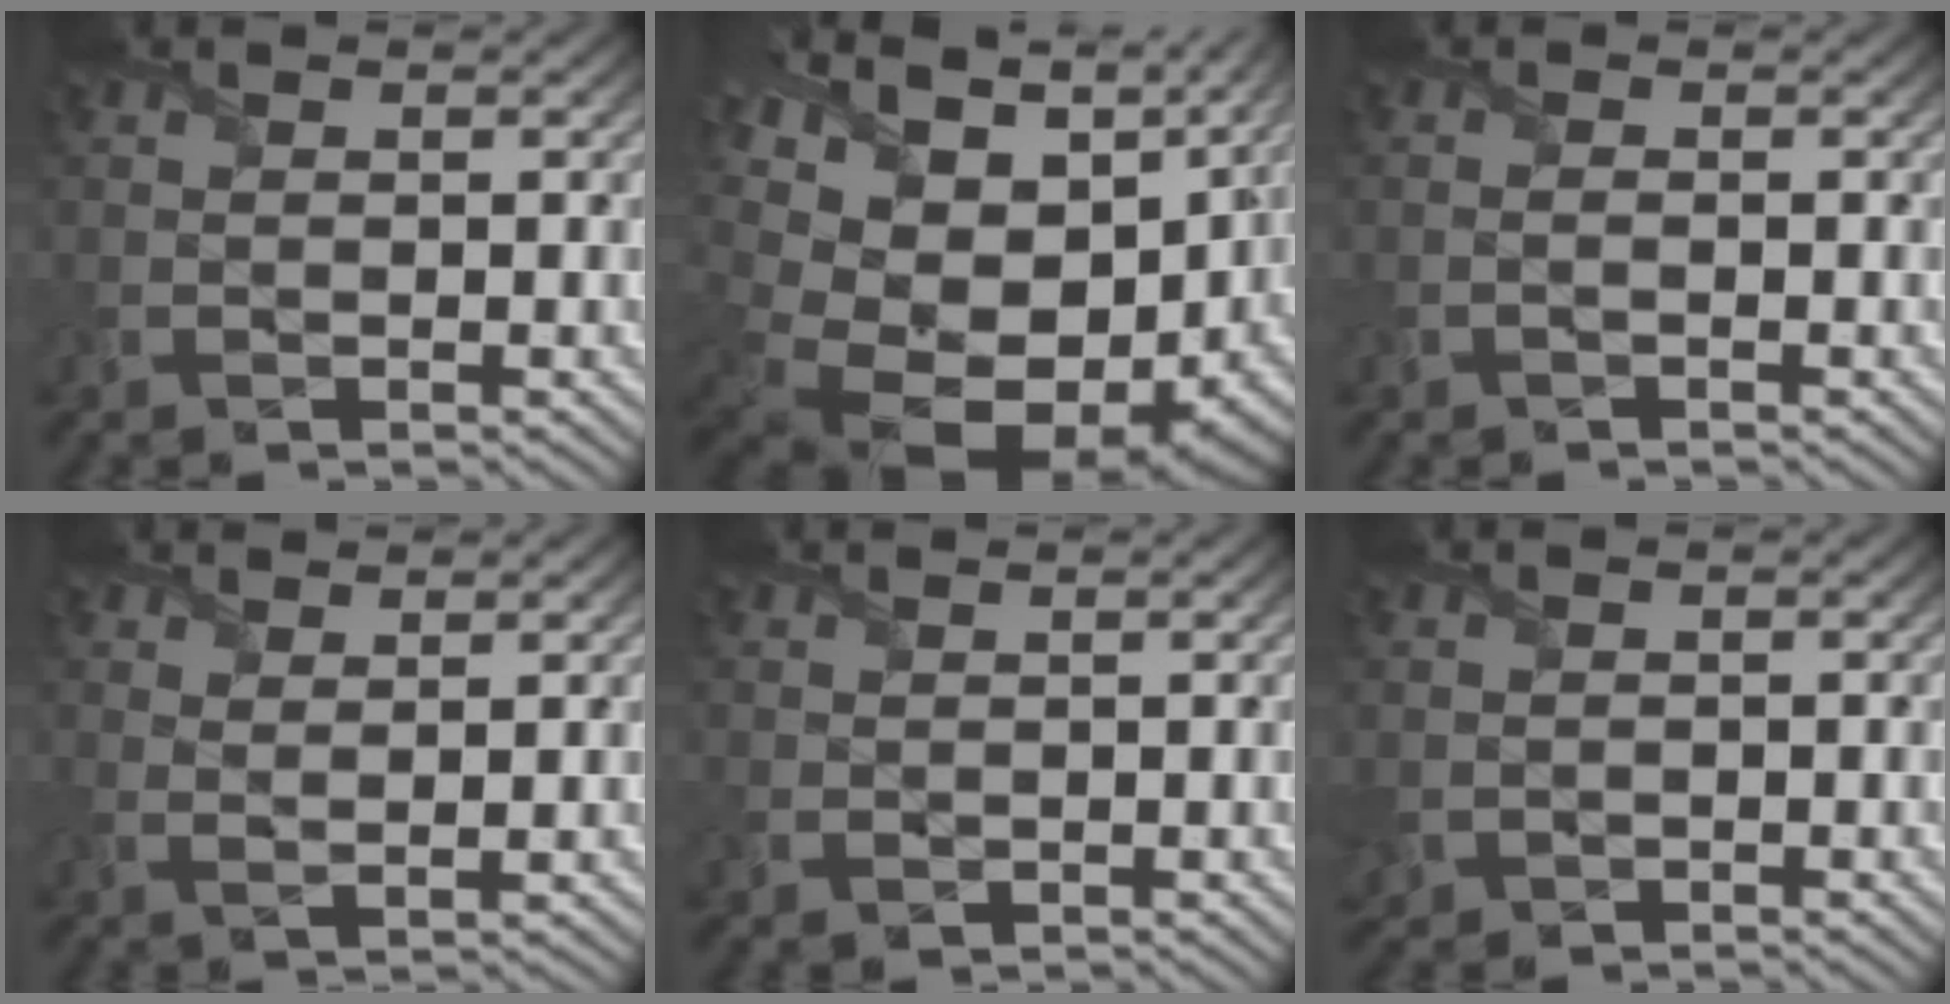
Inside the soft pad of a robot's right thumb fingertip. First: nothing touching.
{"total": 20.2, "force": [-2.6, 13.4, 14.8], "torque": [-0.288, -0.055, 0.003]}
{"total": 0.7, "force": [-0.6, -0.3, 0.3], "torque": [-0.006, 0.002, -0.012]}
{"total": 2.5, "force": [2.2, 0.2, 1.2], "torque": [-0.029, -0.003, 0.042]}
{"total": 0.7, "force": [0.6, 0.2, 0.1], "torque": [-0.010, -0.002, 0.015]}
{"total": 0.9, "force": [0.3, 0.8, 0.3], "torque": [-0.020, -0.002, 0.004]}